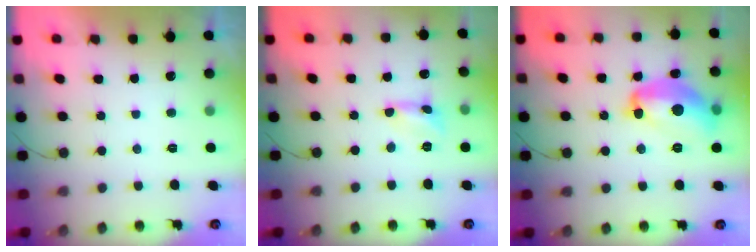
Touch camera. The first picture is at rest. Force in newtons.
{"total": 1.6, "press": 1.6, "slide": 0.1}
{"total": 15.0, "press": 14.9, "slide": 0.9}